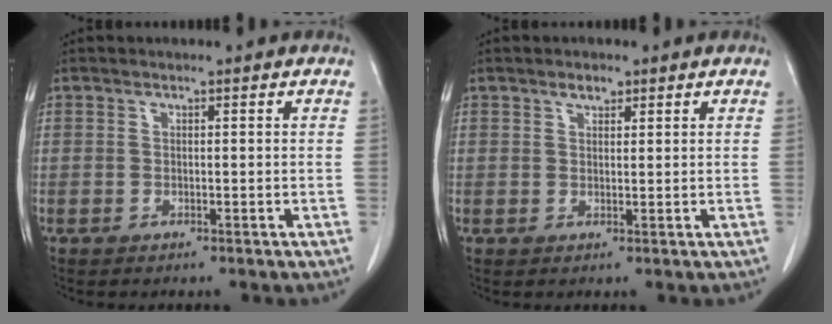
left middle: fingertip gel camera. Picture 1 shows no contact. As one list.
[{"total": 1.5, "force": [1.1, 0.7, 0.8], "torque": [-0.015, 0.000, 0.017]}]